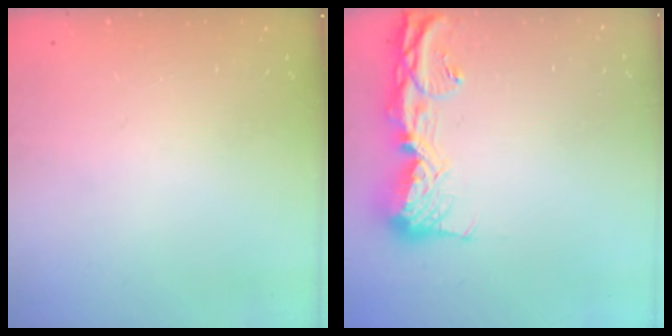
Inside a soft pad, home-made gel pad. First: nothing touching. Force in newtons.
{"total": 14.4, "press": 14.3, "slide": 1.5}